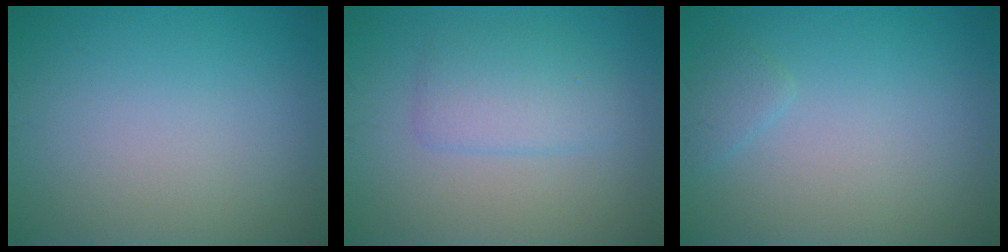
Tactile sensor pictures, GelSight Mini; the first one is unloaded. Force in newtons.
{"total": 3.0, "press": 3.0, "slide": 0.1}
{"total": 1.0, "press": 1.0, "slide": 0.1}